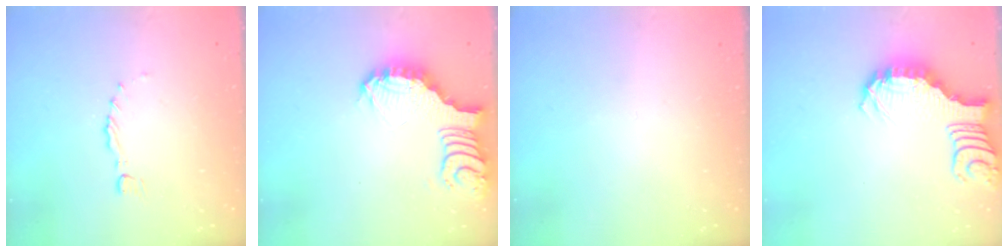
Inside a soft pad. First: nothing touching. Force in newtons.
{"total": 3.6, "press": 3.6, "slide": 0.6}
{"total": 0.0}
{"total": 2.9, "press": 2.8, "slide": 0.5}